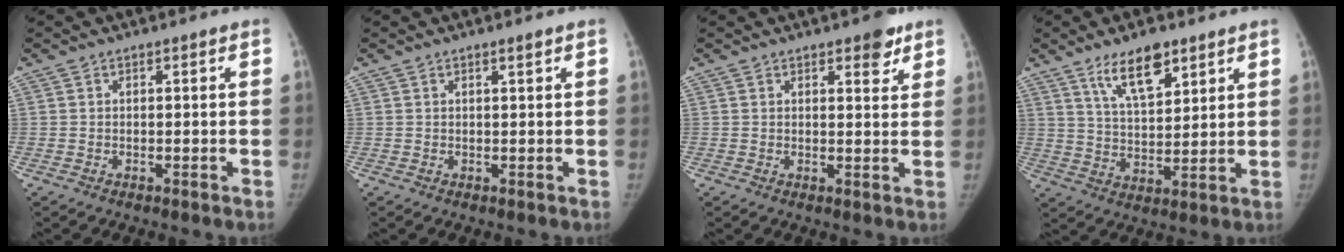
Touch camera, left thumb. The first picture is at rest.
{"total": 0.9, "force": [0.6, 0.0, 0.6], "torque": [-0.010, -0.003, 0.011]}
{"total": 4.2, "force": [2.7, 1.8, 2.7], "torque": [-0.016, -0.014, 0.033]}
{"total": 10.1, "force": [6.4, 4.1, 6.7], "torque": [-0.097, -0.037, 0.120]}